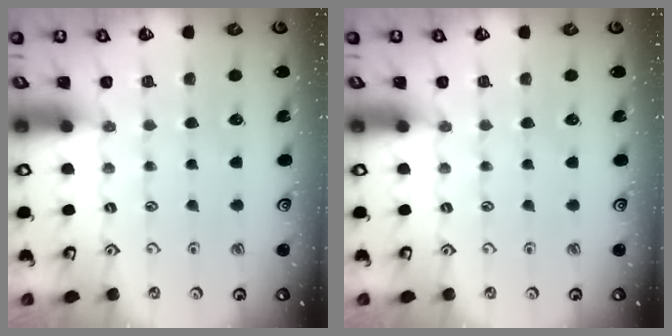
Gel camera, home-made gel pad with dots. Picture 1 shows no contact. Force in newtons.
{"total": 0.0}